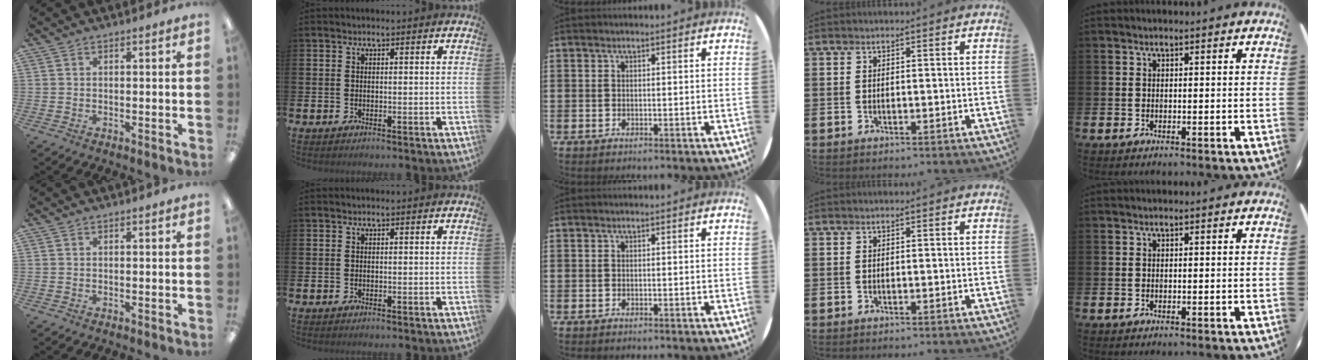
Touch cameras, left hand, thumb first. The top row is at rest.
{}